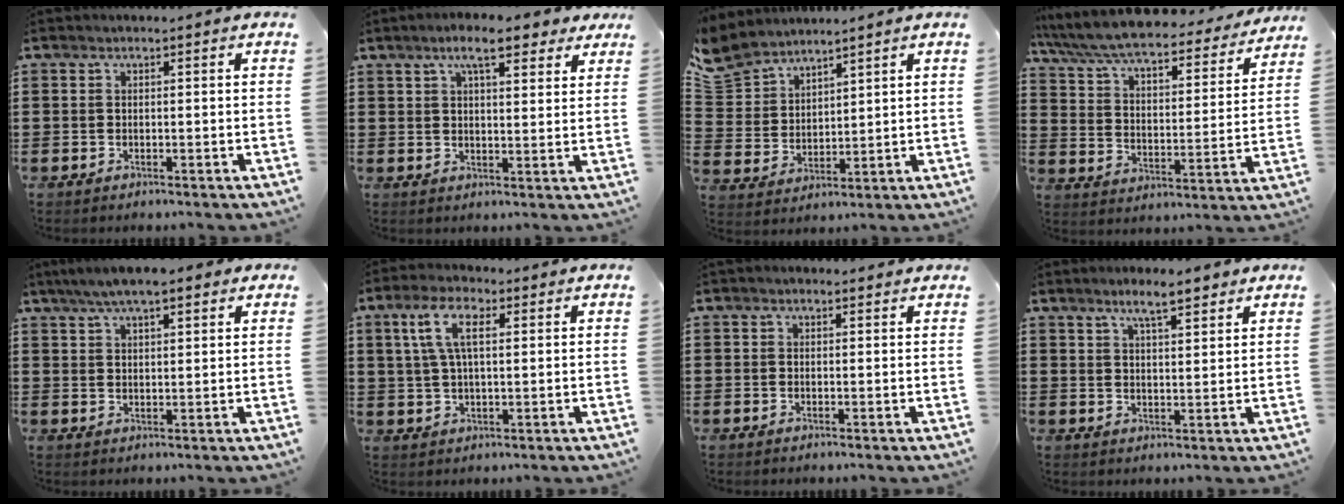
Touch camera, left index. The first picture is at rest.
{"total": 7.6, "force": [5.4, 2.0, 4.9], "torque": [-0.093, -0.001, 0.093]}
{"total": 6.0, "force": [5.3, 2.5, 0.9], "torque": [-0.048, -0.021, 0.097]}
{"total": 7.4, "force": [6.8, 0.6, 2.9], "torque": [-0.086, -0.046, 0.112]}
{"total": 5.7, "force": [4.2, 1.4, 3.6], "torque": [-0.078, 0.003, 0.075]}
{"total": 7.0, "force": [2.5, 2.9, 5.9], "torque": [-0.125, 0.012, 0.043]}
{"total": 0.9, "force": [0.8, 0.3, 0.3], "torque": [-0.008, 0.002, 0.015]}
{"total": 5.4, "force": [4.1, 1.0, 3.4], "torque": [-0.076, 0.001, 0.071]}